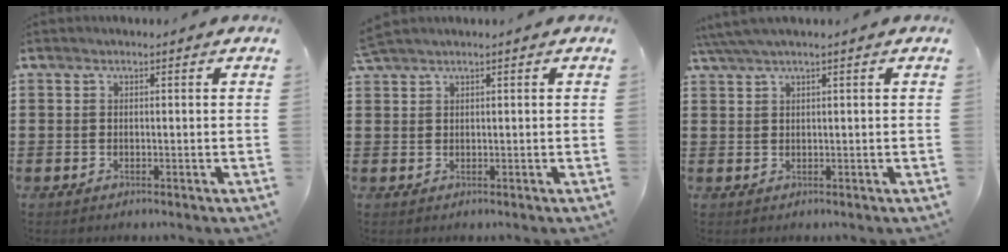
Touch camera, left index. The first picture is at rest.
{"total": 1.3, "force": [1.1, -0.1, 0.6], "torque": [-0.013, 0.000, 0.022]}
{"total": 2.1, "force": [1.2, 0.0, 1.7], "torque": [-0.033, -0.001, 0.023]}